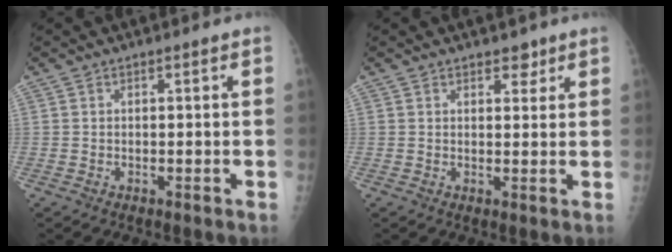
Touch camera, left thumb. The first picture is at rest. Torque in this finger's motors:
{"motor_torque": [-0.35, 0.05, -0.24, -0.27, -0.03]}